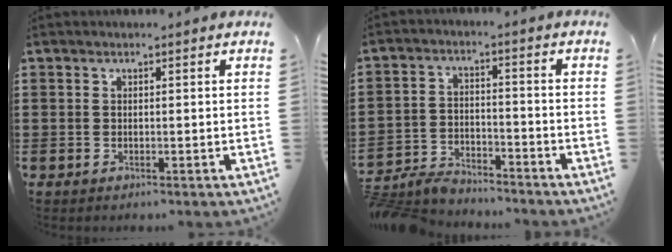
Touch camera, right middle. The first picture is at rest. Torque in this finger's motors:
{"motor_torque": [0.99, -0.47, 0.05, 0.10]}